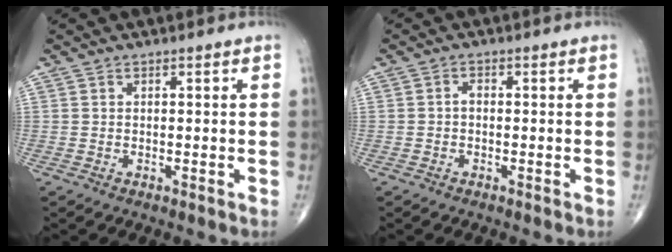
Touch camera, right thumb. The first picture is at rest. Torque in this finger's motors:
{"motor_torque": [0.61, 0.48, 0.37, -0.03, -0.03]}